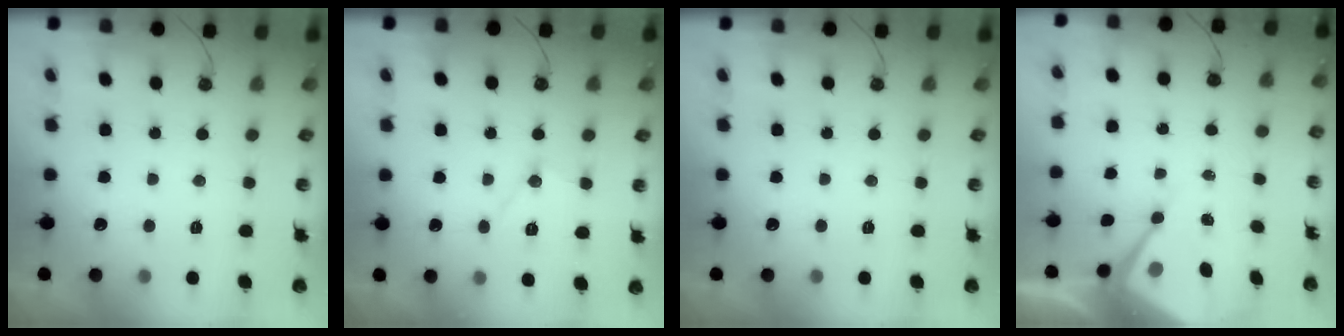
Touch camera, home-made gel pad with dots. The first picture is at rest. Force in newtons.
{"total": 11.5, "press": 11.5, "slide": 0.8}
{"total": 0.0}
{"total": 9.7, "press": 9.6, "slide": 1.0}